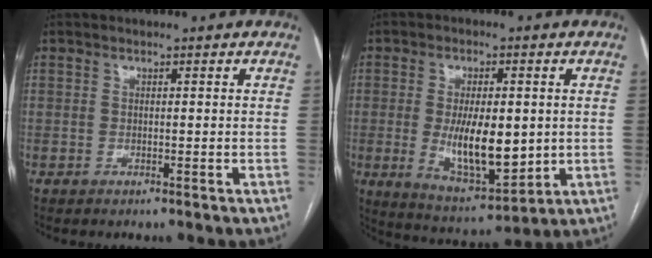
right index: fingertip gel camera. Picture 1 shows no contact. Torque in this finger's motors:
{"motor_torque": [0.76, 0.32, 0.38, 0.08]}